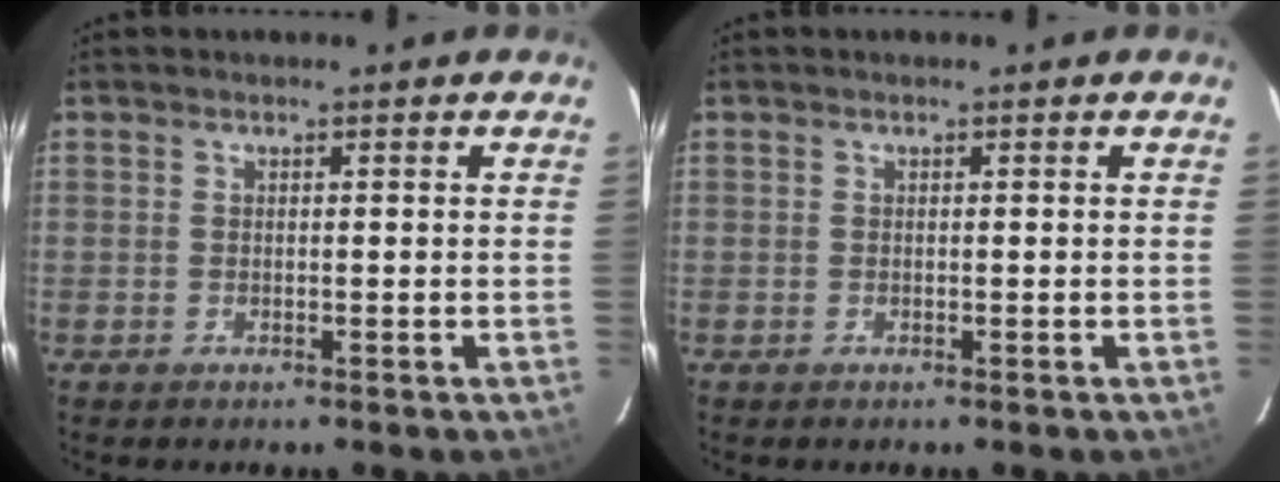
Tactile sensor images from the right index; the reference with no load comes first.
{"total": 0.0}